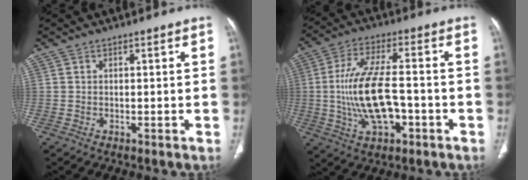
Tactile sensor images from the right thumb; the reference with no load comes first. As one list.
[{"total": 14.5, "force": [-2.3, 6.5, 12.8], "torque": [-0.252, 0.020, -0.037]}]